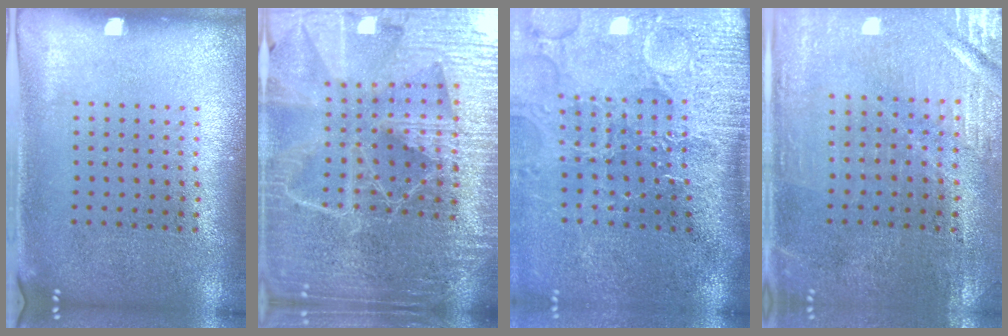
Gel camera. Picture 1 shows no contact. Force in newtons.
{"total": 6.3, "press": 5.4, "slide": 3.1}
{"total": 4.5, "press": 3.8, "slide": 2.6}
{"total": 0.7, "press": 0.6, "slide": 0.2}